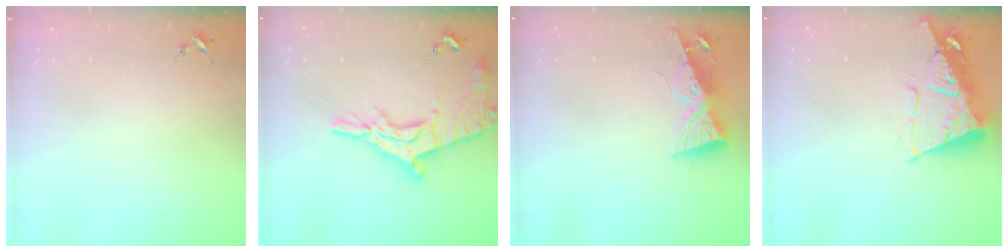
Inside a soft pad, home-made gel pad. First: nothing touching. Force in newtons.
{"total": 17.8, "press": 17.8, "slide": 1.2}
{"total": 8.4, "press": 8.4, "slide": 0.8}
{"total": 12.0, "press": 11.9, "slide": 1.3}